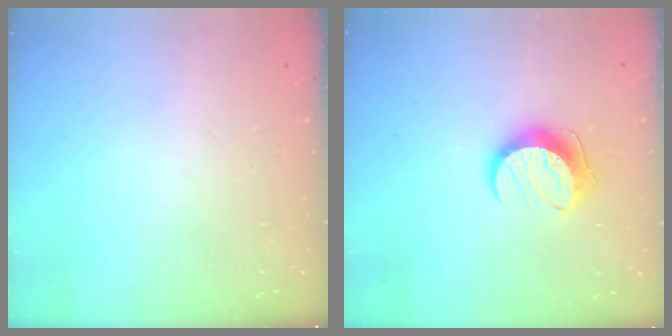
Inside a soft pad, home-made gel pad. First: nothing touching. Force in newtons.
{"total": 10.0, "press": 10.0, "slide": 0.4}